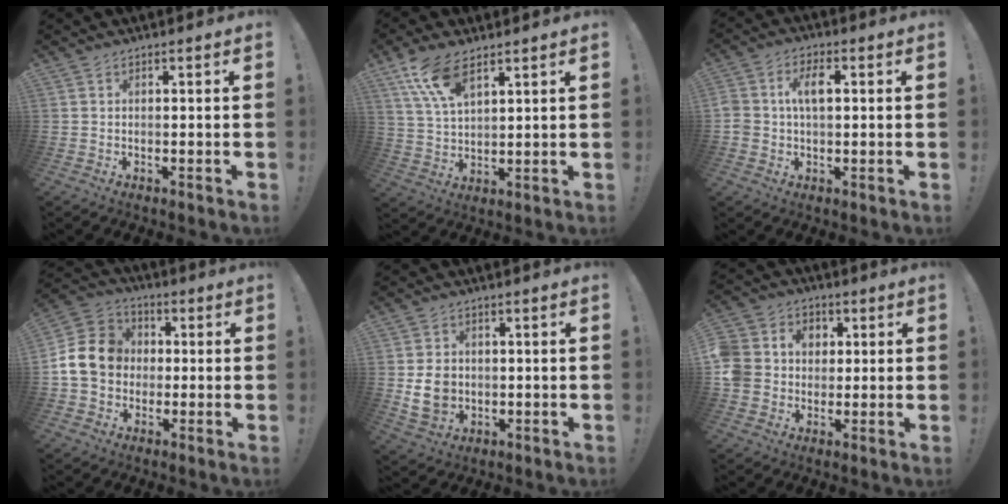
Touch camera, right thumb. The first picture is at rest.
{"total": 10.7, "force": [6.8, 4.3, 7.1], "torque": [-0.138, -0.023, 0.130]}
{"total": 6.9, "force": [0.8, 4.5, 5.2], "torque": [-0.087, 0.014, 0.013]}
{"total": 15.1, "force": [0.7, 12.9, 7.8], "torque": [-0.143, 0.015, 0.021]}
{"total": 8.5, "force": [-0.3, 6.9, 4.9], "torque": [-0.083, 0.002, -0.004]}
{"total": 10.1, "force": [-0.2, 9.5, 3.6], "torque": [-0.055, 0.009, 0.004]}